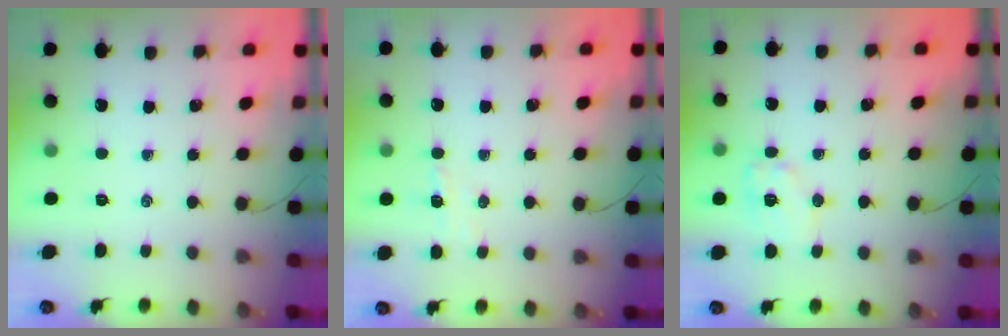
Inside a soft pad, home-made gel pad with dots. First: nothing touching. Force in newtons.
{"total": 3.0, "press": 2.8, "slide": 0.9}
{"total": 7.4, "press": 7.4, "slide": 0.8}